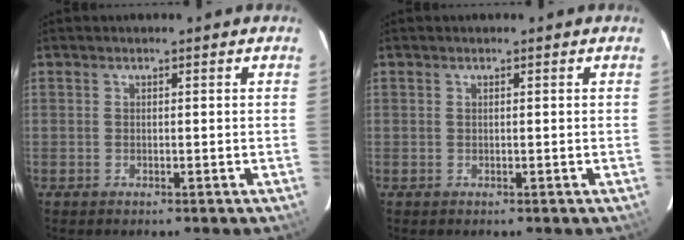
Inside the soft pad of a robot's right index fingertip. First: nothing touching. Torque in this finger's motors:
{"motor_torque": [-0.04, -0.03, 0.13, 0.01]}